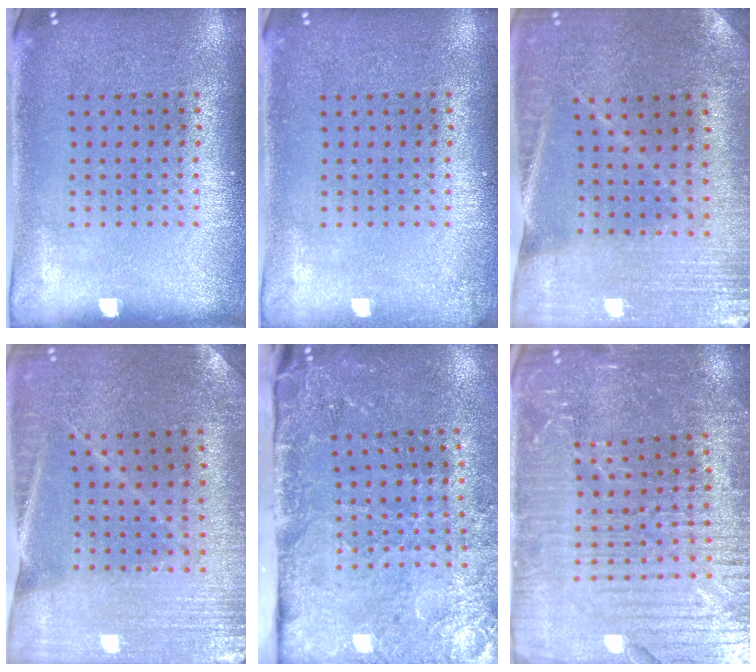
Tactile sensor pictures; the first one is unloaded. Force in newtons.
{"total": 0.9, "press": 0.9, "slide": 0.1}
{"total": 0.9, "press": 0.9, "slide": 0.1}
{"total": 1.2, "press": 1.2, "slide": 0.1}
{"total": 3.4, "press": 3.3, "slide": 0.9}
{"total": 4.4, "press": 4.2, "slide": 1.3}